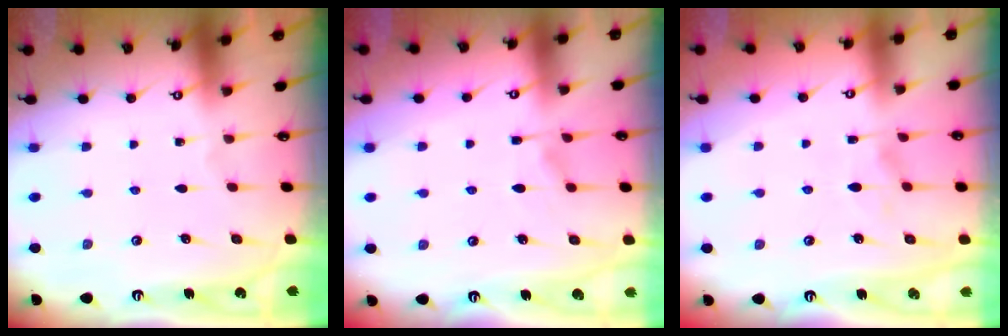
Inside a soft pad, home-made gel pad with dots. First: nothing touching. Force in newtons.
{"total": 1.4, "press": 0.2, "slide": 1.4}
{"total": 1.2, "press": 1.0, "slide": 0.7}